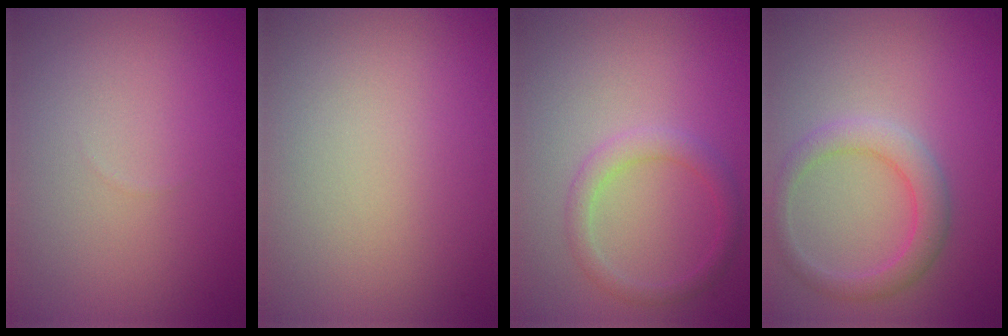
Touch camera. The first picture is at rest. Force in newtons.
{"total": 0.0}
{"total": 2.0, "press": 2.0, "slide": 0.1}
{"total": 2.9, "press": 2.9, "slide": 0.1}